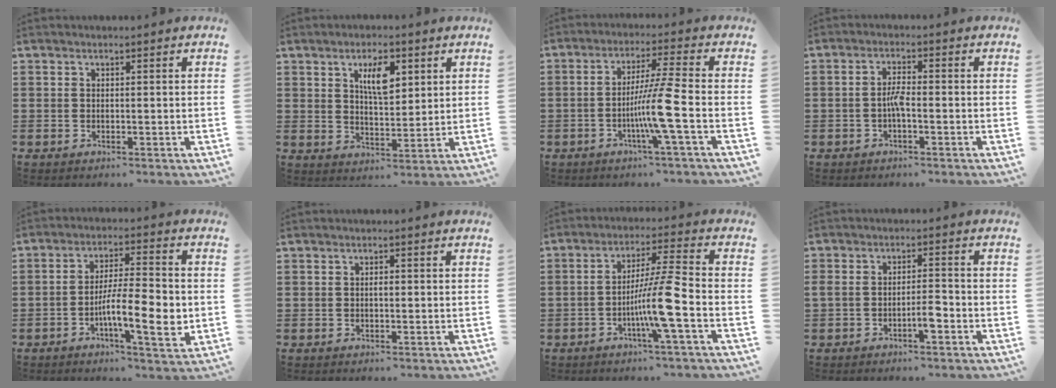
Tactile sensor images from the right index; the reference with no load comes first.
{"total": 5.8, "force": [2.7, 2.4, 4.5], "torque": [-0.081, 0.003, 0.041]}
{"total": 8.1, "force": [-2.7, -1.1, 7.5], "torque": [-0.142, -0.015, -0.057]}
{"total": 2.7, "force": [-0.9, 0.4, 2.6], "torque": [-0.056, 0.000, -0.020]}
{"total": 10.4, "force": [-2.4, 2.4, 9.8], "torque": [-0.167, -0.004, -0.043]}
{"total": 0.9, "force": [0.0, 0.3, 0.8], "torque": [-0.016, 0.000, -0.001]}
{"total": 9.0, "force": [-3.4, -0.4, 8.3], "torque": [-0.153, -0.005, -0.068]}
{"total": 3.6, "force": [-1.9, 1.0, 2.9], "torque": [-0.051, 0.007, -0.035]}